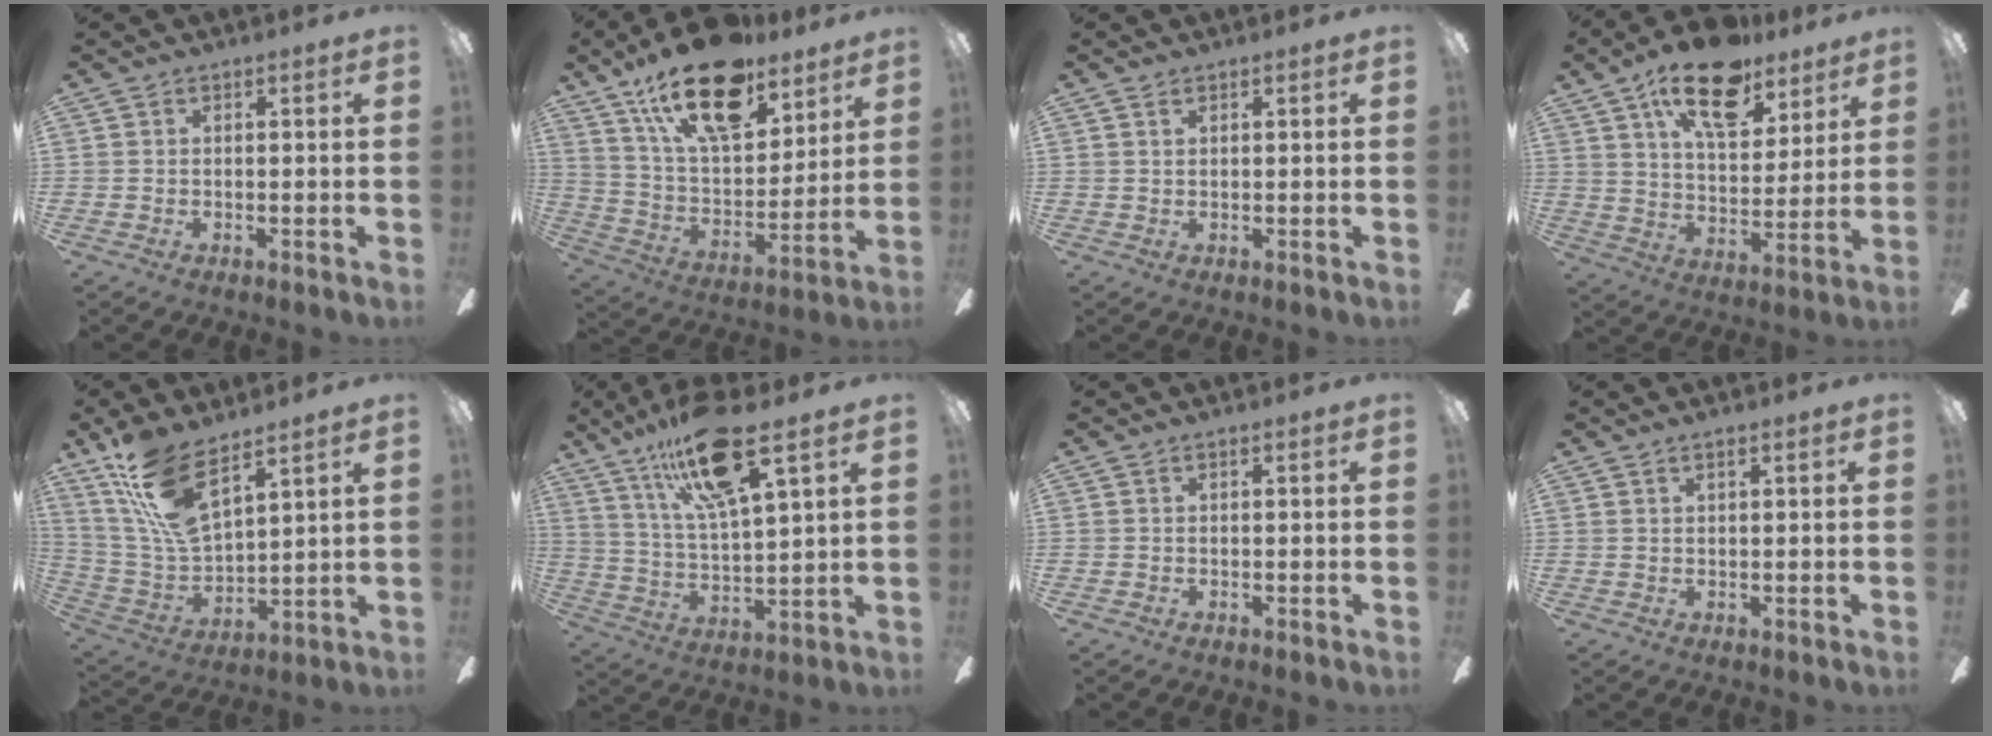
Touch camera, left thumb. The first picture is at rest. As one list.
[{"total": 22.0, "force": [14.5, 10.1, 13.0], "torque": [-0.217, -0.080, 0.258]}, {"total": 0.8, "force": [0.6, 0.4, 0.4], "torque": [-0.011, 0.002, 0.011]}, {"total": 18.1, "force": [12.4, 8.0, 10.4], "torque": [-0.170, -0.060, 0.213]}, {"total": 15.5, "force": [10.7, 5.3, 9.9], "torque": [-0.222, -0.054, 0.191]}, {"total": 19.6, "force": [12.6, 5.3, 14.0], "torque": [-0.247, -0.048, 0.208]}, {"total": 0.0}, {"total": 0.9, "force": [0.6, 0.2, 0.6], "torque": [-0.014, 0.001, 0.011]}]